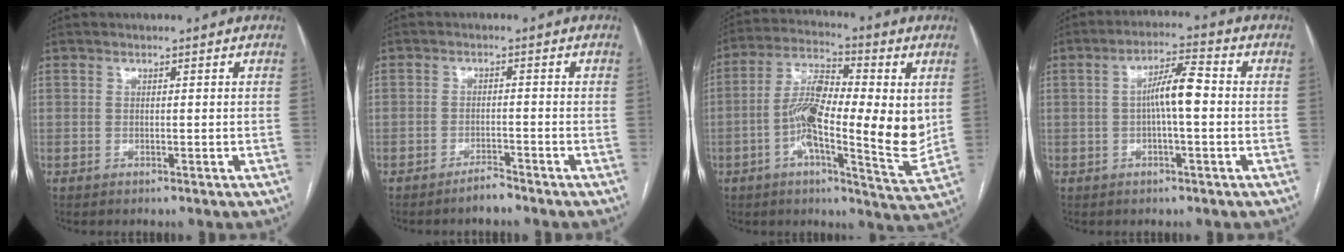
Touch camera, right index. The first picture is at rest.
{"total": 2.2, "force": [-2.1, 0.3, 0.8], "torque": [-0.011, 0.000, -0.035]}
{"total": 16.5, "force": [-0.1, 4.1, 15.9], "torque": [-0.268, 0.005, -0.012]}
{"total": 6.3, "force": [-0.1, 0.9, 6.2], "torque": [-0.113, 0.017, -0.004]}